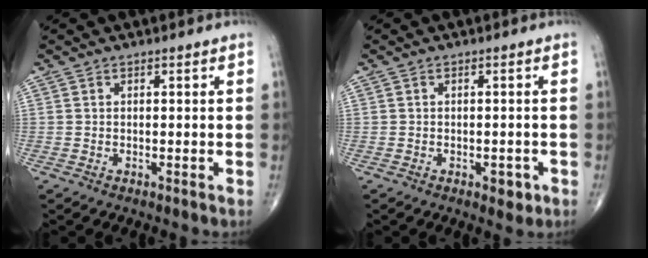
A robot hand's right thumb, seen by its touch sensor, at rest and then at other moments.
{"total": 2.6, "force": [-1.1, 1.5, 1.9], "torque": [-0.014, 0.004, -0.011]}